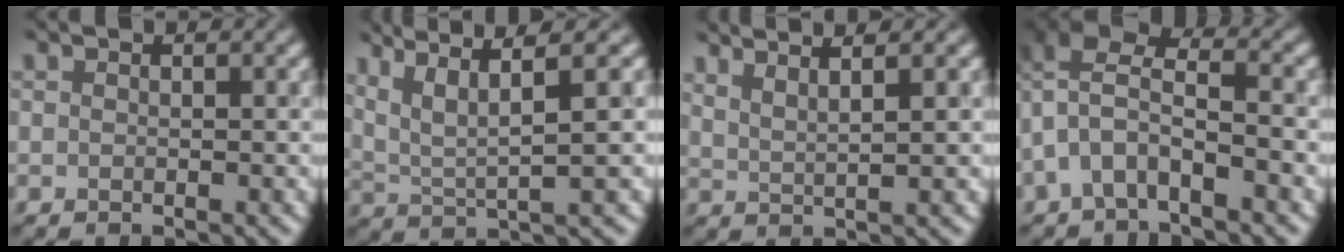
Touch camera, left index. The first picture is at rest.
{"total": 6.0, "force": [3.4, 0.9, 4.9], "torque": [-0.095, 0.019, 0.077]}
{"total": 4.4, "force": [3.5, 0.9, 2.6], "torque": [-0.029, 0.025, 0.038]}
{"total": 5.3, "force": [-1.4, 2.7, 4.3], "torque": [-0.089, 0.023, -0.031]}